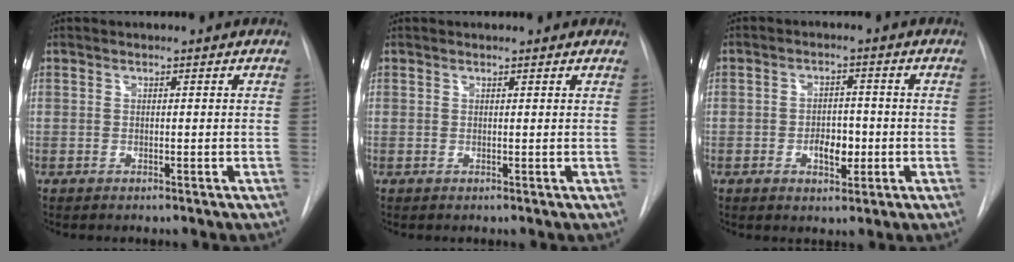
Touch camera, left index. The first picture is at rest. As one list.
[{"total": 1.4, "force": [1.3, 0.4, 0.4], "torque": [-0.009, 0.009, 0.008]}, {"total": 4.5, "force": [-1.9, 2.4, 3.2], "torque": [-0.047, -0.001, -0.024]}]